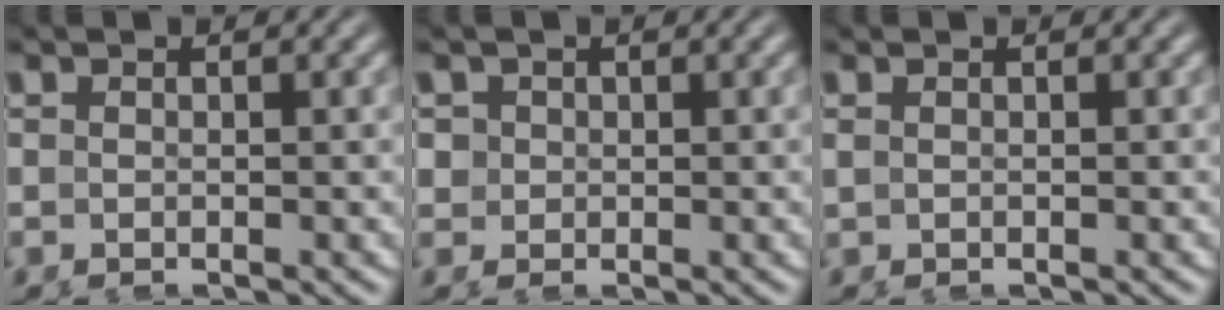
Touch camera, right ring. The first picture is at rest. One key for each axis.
{"total": 3.7, "fx": 0.7, "fy": 3.3, "fz": 1.5, "tx": -0.047, "ty": -0.004, "tz": 0.014}
{"total": 0.0}